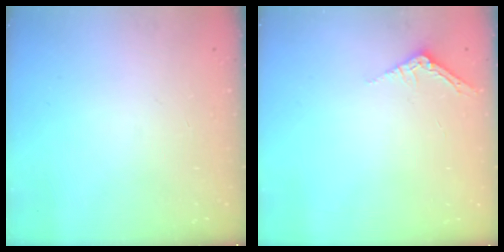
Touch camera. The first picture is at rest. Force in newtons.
{"total": 2.5, "press": 2.5, "slide": 0.2}